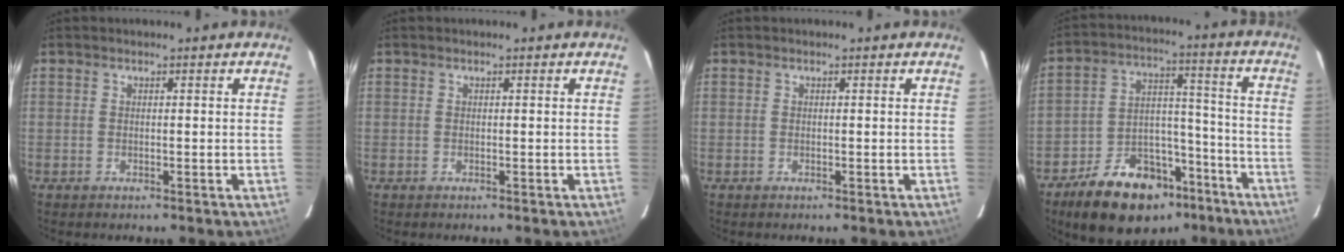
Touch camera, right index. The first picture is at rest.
{"total": 0.0}
{"total": 0.0}
{"total": 18.2, "force": [-12.6, 9.9, 8.7], "torque": [-0.167, 0.036, -0.184]}